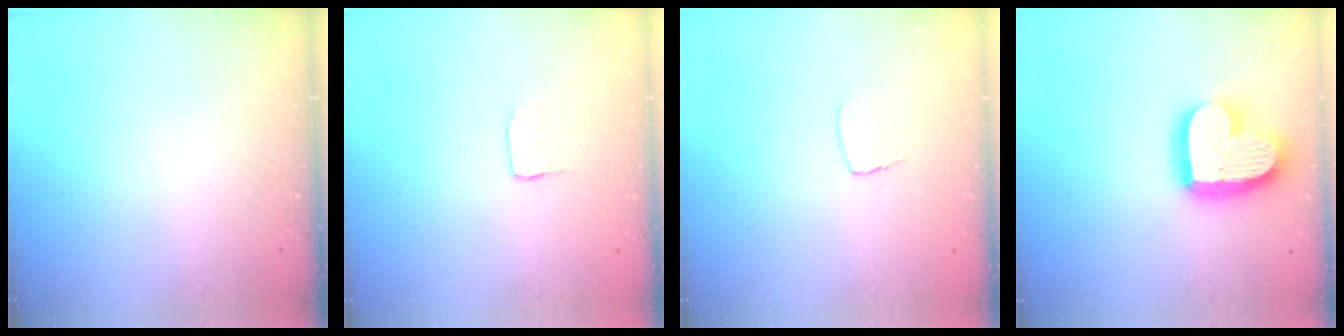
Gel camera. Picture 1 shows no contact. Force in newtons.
{"total": 2.0, "press": 2.0, "slide": 0.1}
{"total": 5.6, "press": 5.5, "slide": 0.4}
{"total": 19.2, "press": 19.1, "slide": 1.4}